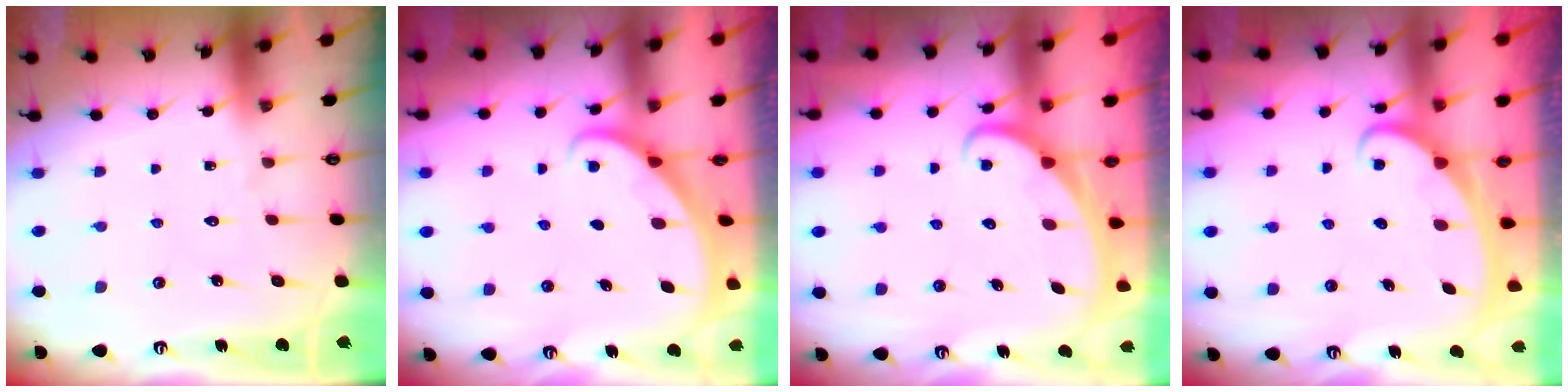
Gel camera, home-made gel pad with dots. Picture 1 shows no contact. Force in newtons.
{"total": 1.9, "press": 1.9, "slide": 0.1}
{"total": 2.4, "press": 2.4, "slide": 0.3}
{"total": 2.6, "press": 2.6, "slide": 0.3}